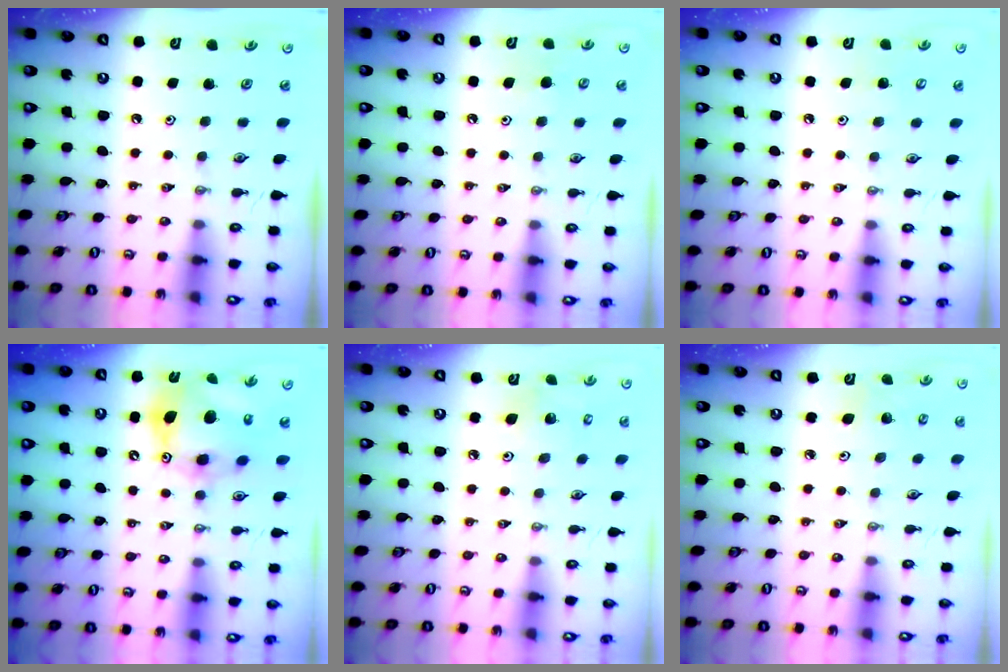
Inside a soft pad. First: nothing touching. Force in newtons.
{"total": 5.2, "press": 4.9, "slide": 1.5}
{"total": 4.0, "press": 4.0, "slide": 0.2}
{"total": 14.9, "press": 14.8, "slide": 1.5}
{"total": 4.7, "press": 4.5, "slide": 1.3}
{"total": 4.7, "press": 4.7, "slide": 0.7}